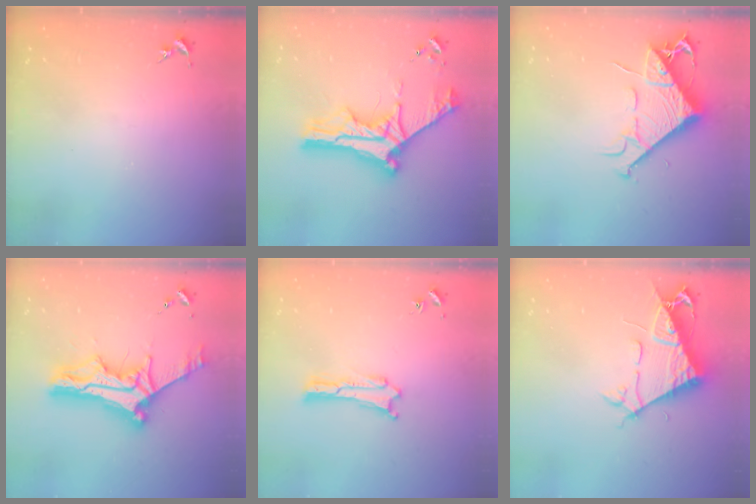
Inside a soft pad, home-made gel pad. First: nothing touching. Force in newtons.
{"total": 10.9, "press": 10.9, "slide": 1.1}
{"total": 9.2, "press": 9.1, "slide": 1.2}
{"total": 12.3, "press": 12.2, "slide": 1.0}
{"total": 0.0}
{"total": 7.7, "press": 7.6, "slide": 1.1}